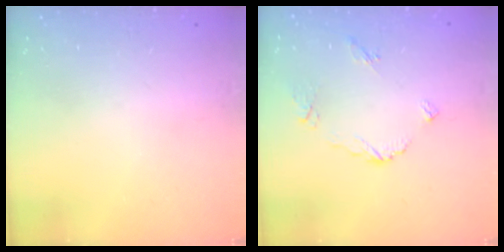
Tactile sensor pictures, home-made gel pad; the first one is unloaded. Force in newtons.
{"total": 5.2, "press": 5.2, "slide": 0.0}